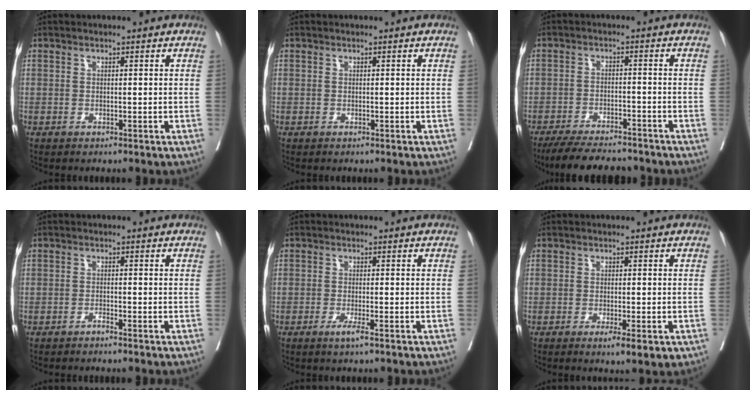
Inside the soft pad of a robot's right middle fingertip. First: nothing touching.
{"total": 0.0}
{"total": 10.2, "force": [-9.2, 2.5, 3.8], "torque": [-0.056, -0.005, -0.140]}
{"total": 0.8, "force": [-0.7, -0.1, 0.3], "torque": [-0.007, 0.001, -0.014]}
{"total": 2.0, "force": [-1.2, -0.1, 1.6], "torque": [-0.029, -0.004, -0.023]}
{"total": 3.3, "force": [-1.6, 0.6, 2.9], "torque": [-0.038, -0.007, -0.021]}